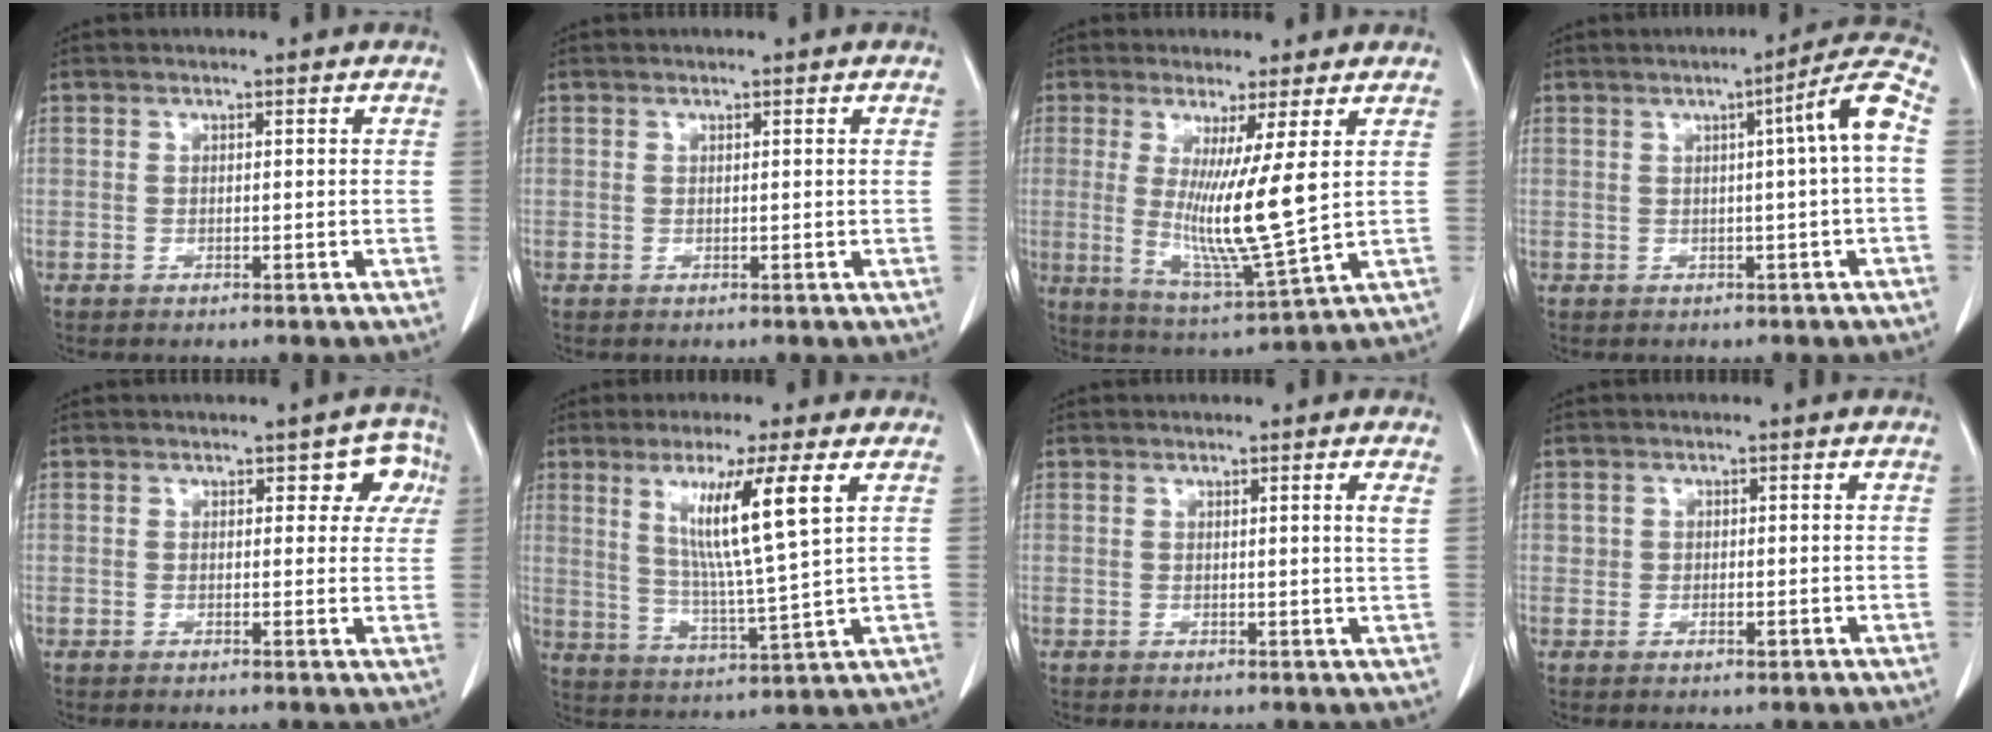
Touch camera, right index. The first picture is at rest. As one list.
[{"total": 0.0}, {"total": 11.2, "force": [1.7, -0.7, 11.0], "torque": [-0.210, -0.045, 0.032]}, {"total": 6.6, "force": [0.6, -0.9, 6.6], "torque": [-0.088, 0.010, 0.008]}, {"total": 4.5, "force": [2.0, 2.6, 3.1], "torque": [-0.009, 0.011, 0.017]}, {"total": 11.2, "force": [4.4, -1.0, 10.3], "torque": [-0.183, -0.014, 0.083]}, {"total": 1.8, "force": [0.9, -0.6, 1.4], "torque": [-0.021, -0.009, 0.014]}, {"total": 1.4, "force": [-0.1, 1.1, 0.9], "torque": [-0.014, -0.001, -0.001]}]